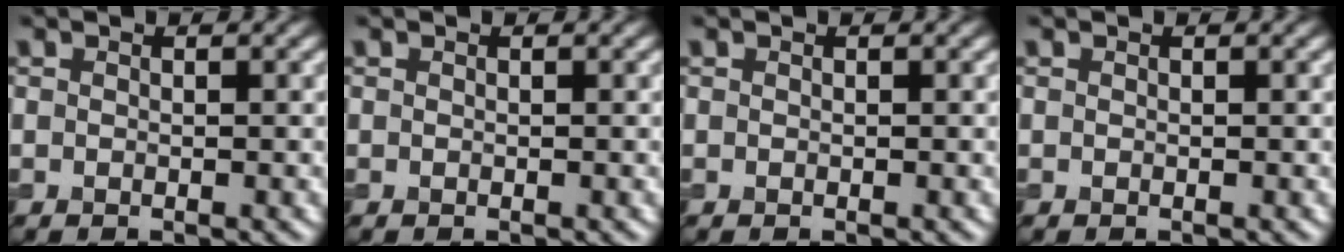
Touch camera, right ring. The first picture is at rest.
{"total": 0.0}
{"total": 0.0}
{"total": 0.0}